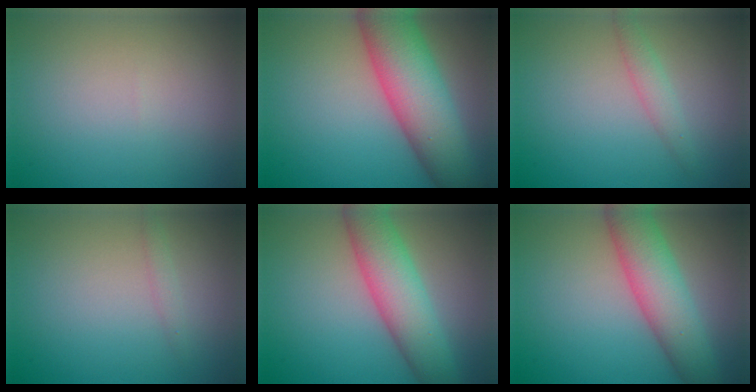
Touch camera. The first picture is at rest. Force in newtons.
{"total": 10.3, "press": 10.3, "slide": 0.7}
{"total": 1.6, "press": 1.6, "slide": 0.0}
{"total": 0.8, "press": 0.8, "slide": 0.0}
{"total": 6.7, "press": 6.7, "slide": 0.2}
{"total": 6.6, "press": 6.6, "slide": 0.3}